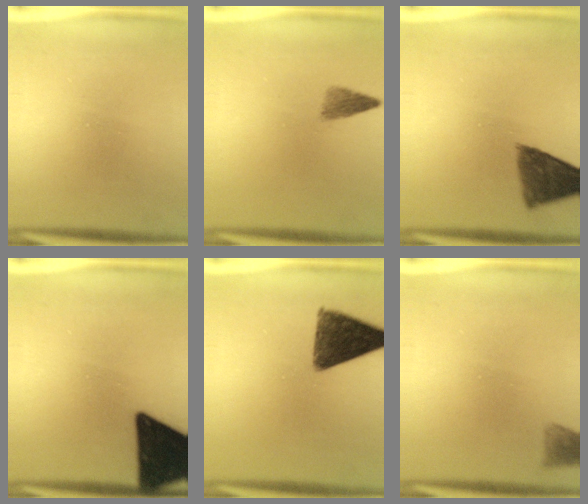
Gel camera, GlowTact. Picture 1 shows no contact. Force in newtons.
{"total": 2.2}
{"total": 8.0}
{"total": 18.5}
{"total": 11.4}
{"total": 2.0}